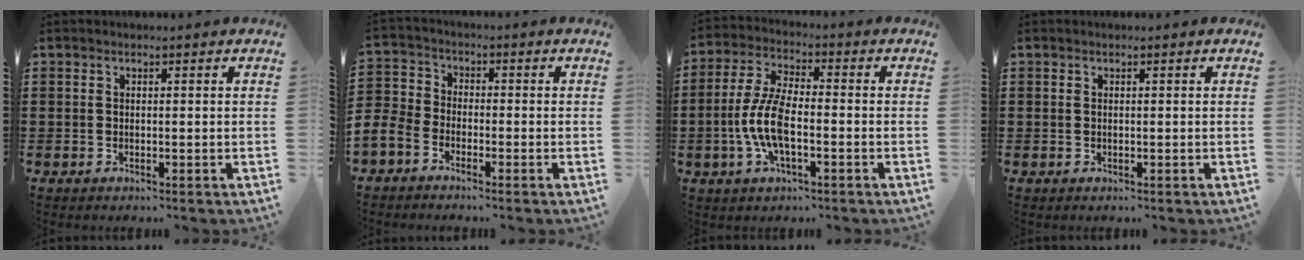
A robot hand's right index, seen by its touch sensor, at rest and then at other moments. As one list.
[{"total": 4.0, "force": [-3.3, 2.0, 1.1], "torque": [-0.054, -0.003, -0.077]}, {"total": 7.9, "force": [-2.0, 3.1, 7.0], "torque": [-0.168, -0.008, -0.046]}, {"total": 0.0}]